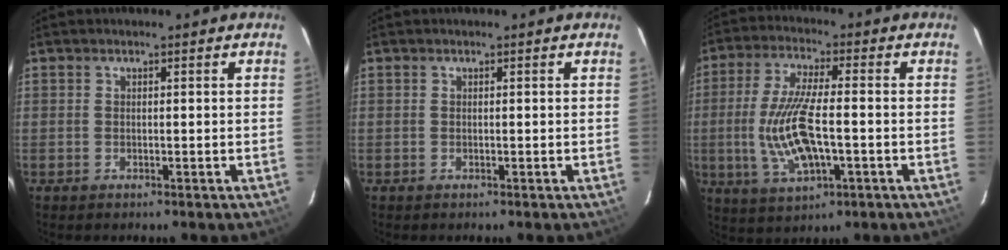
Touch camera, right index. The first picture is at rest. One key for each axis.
{"total": 0.0}
{"total": 13.1, "fx": -2.4, "fy": 4.1, "fz": 12.2, "tx": -0.249, "ty": -0.010, "tz": -0.040}